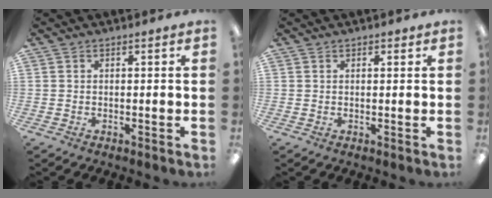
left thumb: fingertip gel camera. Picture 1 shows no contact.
{"total": 0.6, "force": [0.4, 0.3, 0.1], "torque": [-0.003, 0.001, 0.008]}